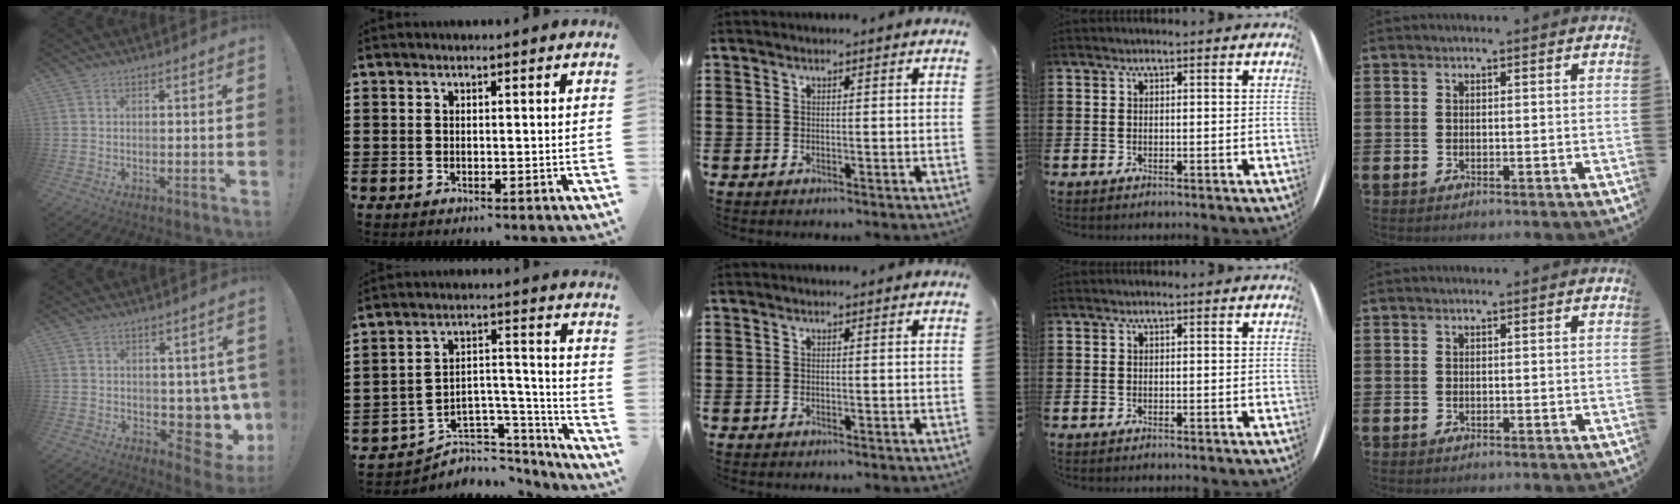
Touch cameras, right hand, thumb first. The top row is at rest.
{"thumb": {"total": 8.1, "force": [1.1, 6.0, 5.3], "torque": [-0.043, -0.020, 0.036]}, "index": {"total": 4.9, "force": [-3.7, 3.1, 0.8], "torque": [-0.024, 0.003, -0.071]}}